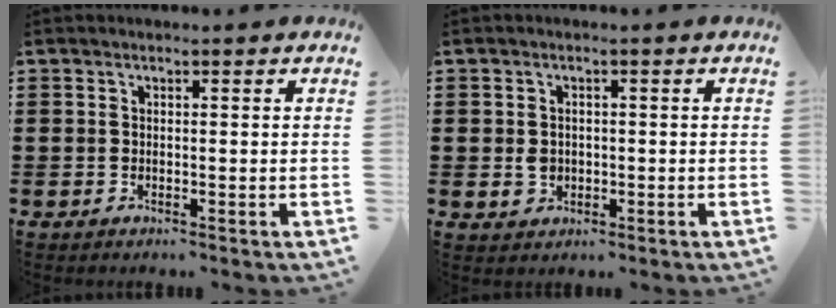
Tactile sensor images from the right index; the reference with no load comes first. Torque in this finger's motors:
{"motor_torque": [1.09, 1.05, 0.01, 0.03]}